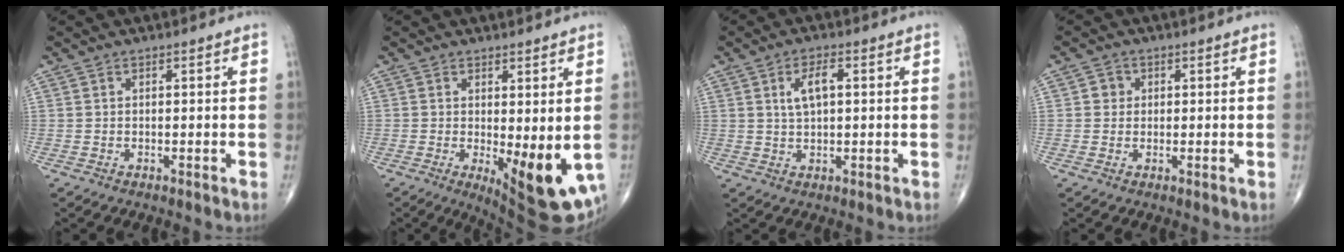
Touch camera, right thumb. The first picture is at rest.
{"total": 11.7, "force": [-1.7, 3.8, 10.9], "torque": [-0.141, -0.028, -0.011]}
{"total": 4.9, "force": [1.2, 2.1, 4.2], "torque": [-0.079, 0.003, 0.021]}
{"total": 2.1, "force": [0.3, 2.0, 0.6], "torque": [0.003, 0.003, 0.001]}